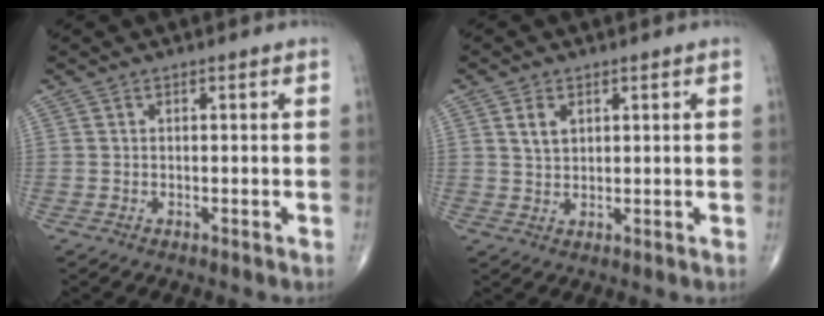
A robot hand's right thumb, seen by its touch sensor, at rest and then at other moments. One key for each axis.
{"total": 3.1, "fx": 1.3, "fy": 2.0, "fz": 2.0, "tx": -0.030, "ty": -0.006, "tz": 0.027}